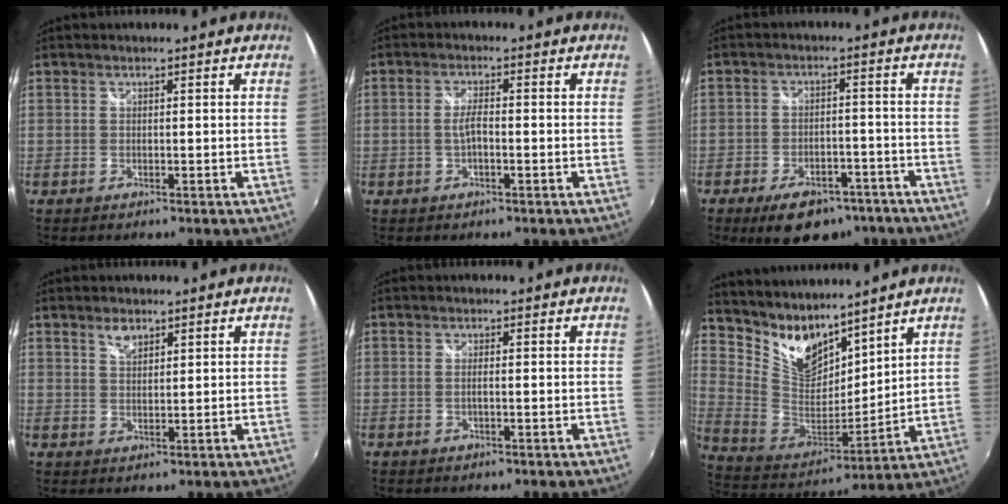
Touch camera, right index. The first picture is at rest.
{"total": 2.7, "force": [-0.7, 0.7, 2.5], "torque": [-0.050, 0.003, -0.013]}
{"total": 12.7, "force": [-9.1, 6.3, 6.3], "torque": [-0.127, 0.009, -0.118]}
{"total": 2.8, "force": [1.9, 1.4, 1.5], "torque": [-0.024, 0.003, 0.034]}
{"total": 1.0, "force": [-0.2, 0.1, 0.9], "torque": [-0.020, 0.001, -0.006]}
{"total": 14.1, "force": [11.1, 6.8, 5.5], "torque": [-0.128, -0.005, 0.226]}